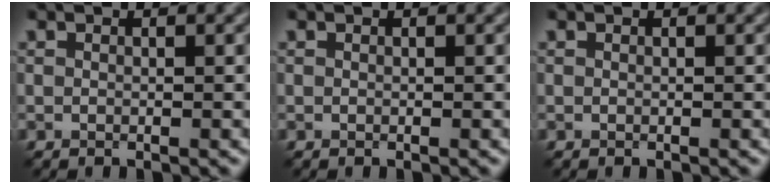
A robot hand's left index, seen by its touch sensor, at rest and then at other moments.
{"total": 0.0}
{"total": 0.0}